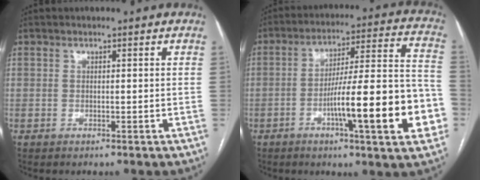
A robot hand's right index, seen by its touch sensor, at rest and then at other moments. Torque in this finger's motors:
{"motor_torque": [2.14, 0.00, 1.05, 0.21]}